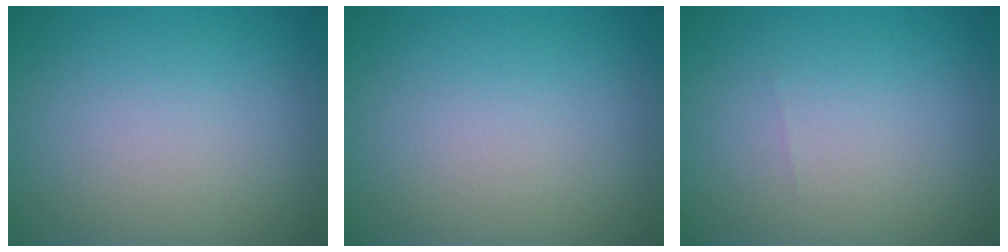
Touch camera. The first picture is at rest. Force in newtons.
{"total": 0.0}
{"total": 0.0}